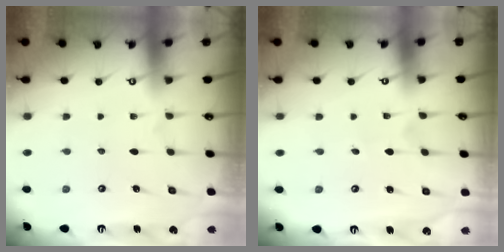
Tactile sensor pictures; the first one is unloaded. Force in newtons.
{"total": 0.6, "press": 0.6, "slide": 0.0}